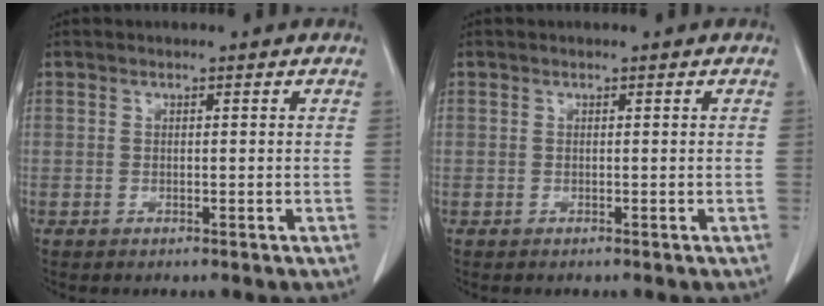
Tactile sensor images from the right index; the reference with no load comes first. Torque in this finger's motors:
{"motor_torque": [-0.18, 0.15, -0.49, -0.14]}